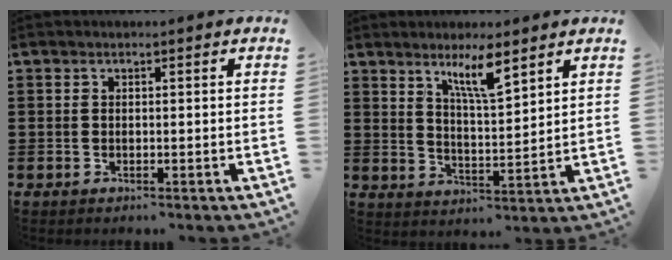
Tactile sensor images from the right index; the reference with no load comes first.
{"total": 6.2, "force": [4.4, 0.8, 4.3], "torque": [-0.080, -0.010, 0.073]}